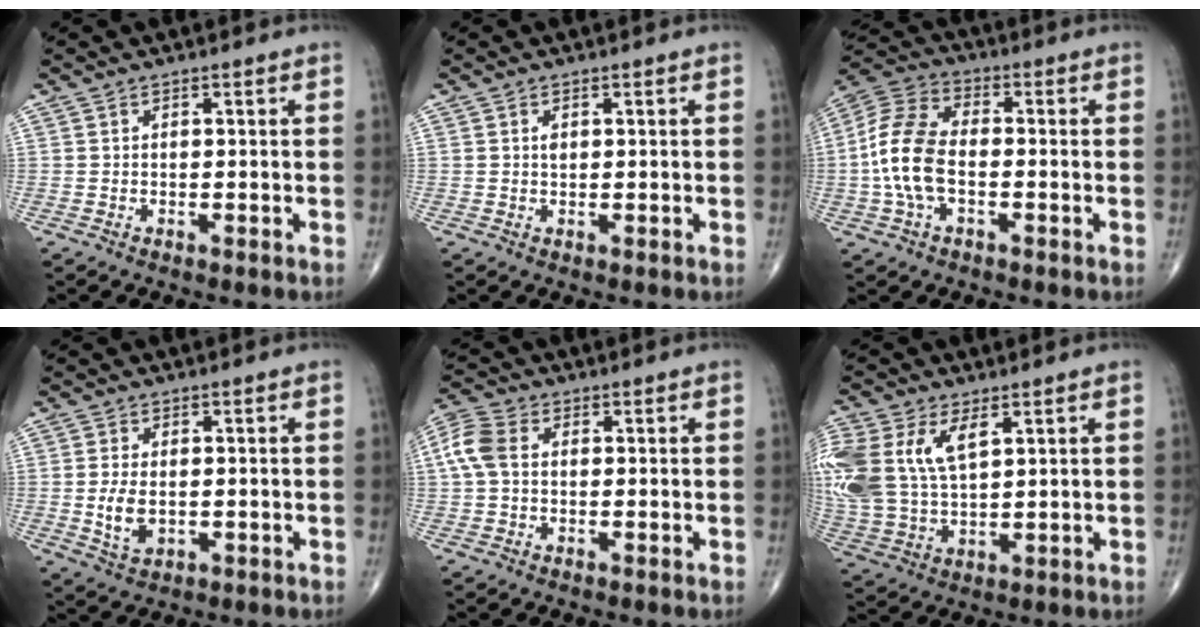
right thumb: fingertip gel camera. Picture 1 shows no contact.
{"total": 1.1, "force": [0.3, 0.7, 0.8], "torque": [-0.010, -0.001, 0.006]}
{"total": 12.6, "force": [-1.8, 7.2, 10.2], "torque": [-0.220, 0.030, -0.041]}
{"total": 5.5, "force": [-0.4, 3.3, 4.4], "torque": [-0.084, -0.010, -0.002]}
{"total": 6.7, "force": [0.7, 4.6, 4.8], "torque": [-0.120, 0.022, 0.009]}
{"total": 18.8, "force": [6.4, 10.9, 13.9], "torque": [-0.338, 0.004, 0.128]}